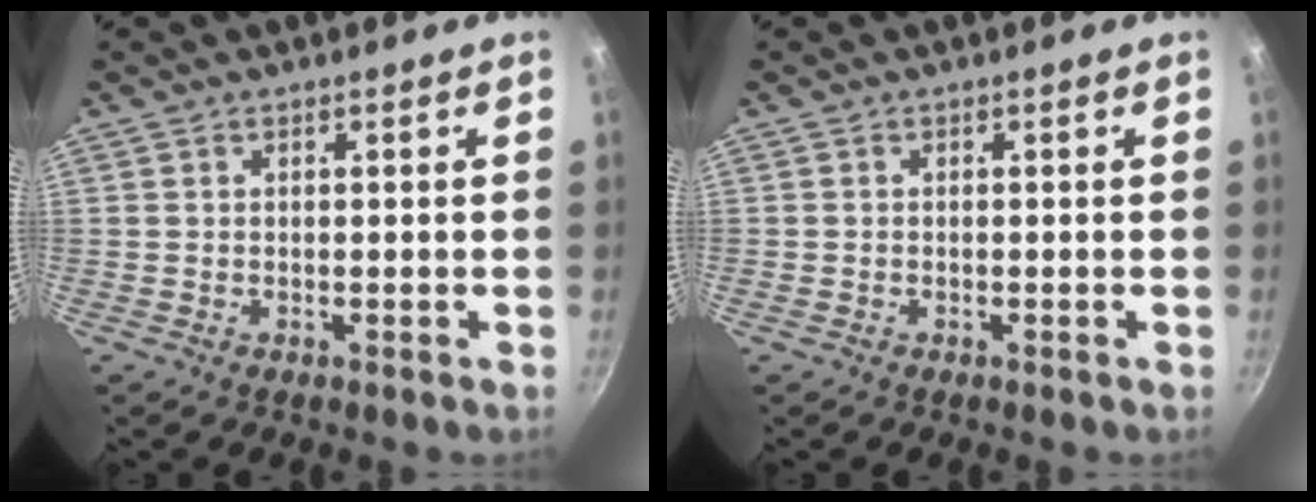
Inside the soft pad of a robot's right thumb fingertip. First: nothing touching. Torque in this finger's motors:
{"motor_torque": [0.21, -0.13, 0.48, -0.30, 0.04]}